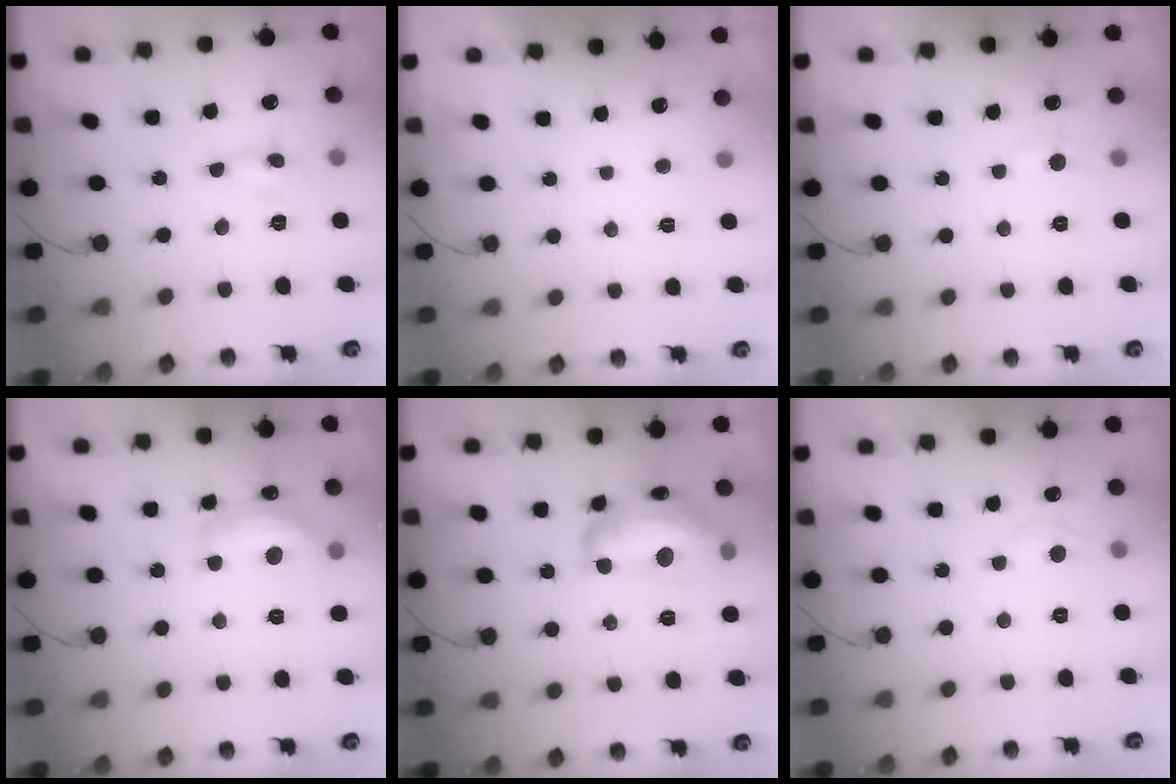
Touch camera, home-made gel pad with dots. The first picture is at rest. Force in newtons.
{"total": 0.0}
{"total": 4.4, "press": 4.4, "slide": 0.5}
{"total": 14.2, "press": 14.2, "slide": 1.0}
{"total": 15.3, "press": 15.2, "slide": 0.9}
{"total": 3.7, "press": 3.6, "slide": 0.6}